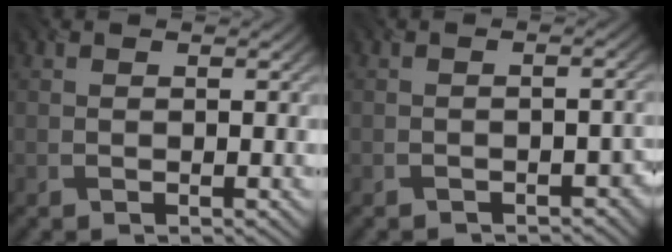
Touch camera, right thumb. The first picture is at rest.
{"total": 2.7, "force": [-2.1, 1.1, 1.4], "torque": [-0.015, 0.002, -0.026]}